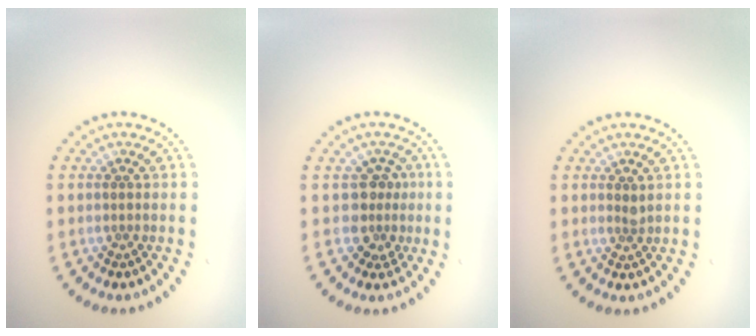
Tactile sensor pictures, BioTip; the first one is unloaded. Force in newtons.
{"total": 2.6, "press": 2.0, "slide": 1.7}
{"total": 0.6, "press": 0.5, "slide": 0.4}